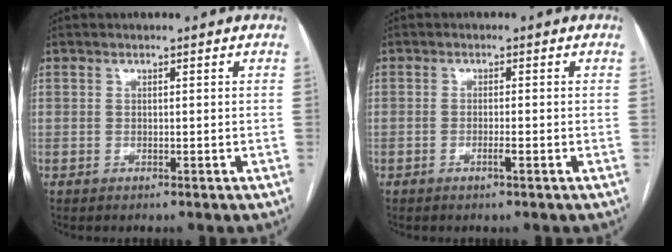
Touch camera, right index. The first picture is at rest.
{"total": 1.4, "force": [-0.6, -0.1, 1.2], "torque": [-0.026, 0.000, -0.009]}